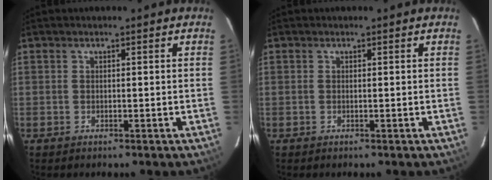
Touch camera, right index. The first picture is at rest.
{"total": 0.0}